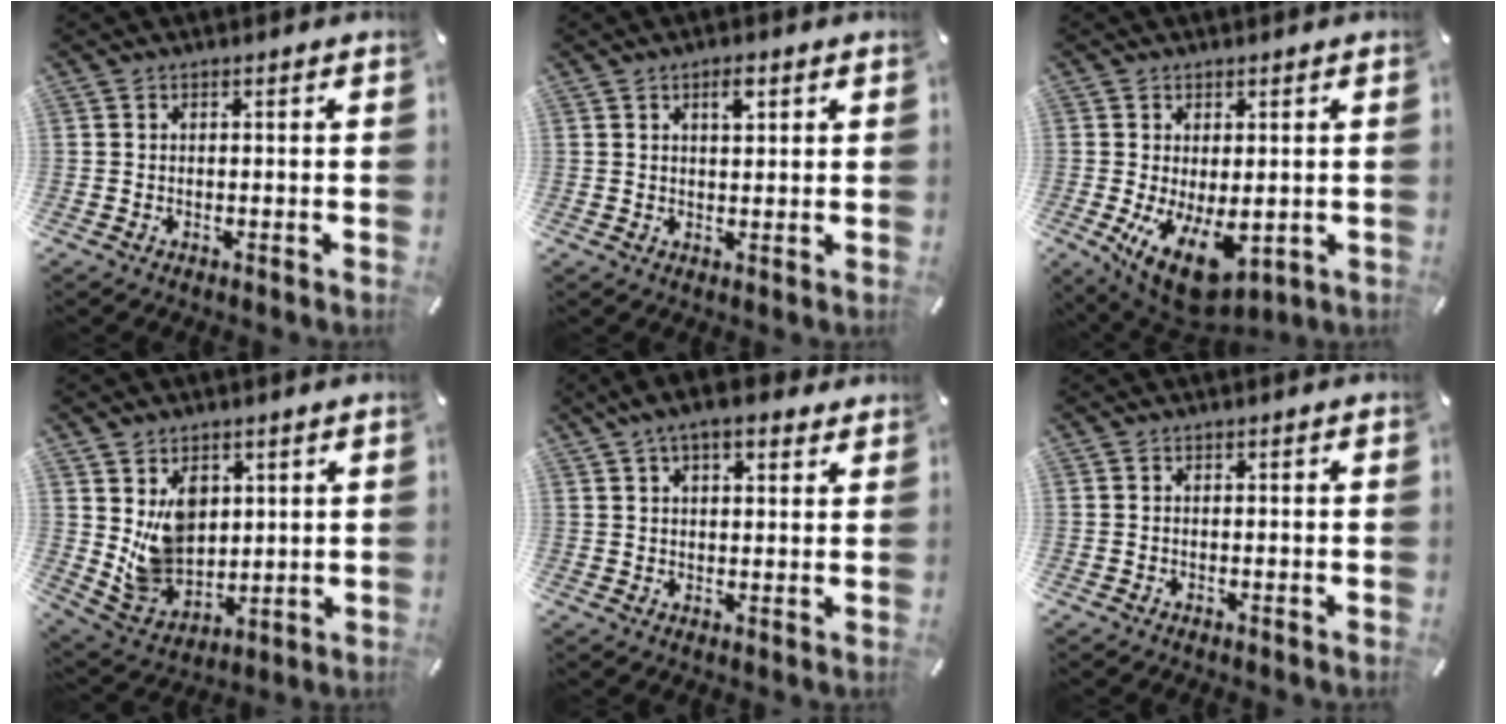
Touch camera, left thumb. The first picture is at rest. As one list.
[{"total": 3.1, "force": [1.6, 1.2, 2.4], "torque": [-0.036, -0.002, 0.023]}, {"total": 11.2, "force": [-2.6, 5.8, 9.2], "torque": [-0.154, -0.003, -0.035]}, {"total": 10.4, "force": [3.5, 8.9, 4.2], "torque": [-0.089, -0.027, 0.071]}, {"total": 7.7, "force": [4.8, 3.3, 5.0], "torque": [-0.081, -0.010, 0.082]}, {"total": 0.0}]